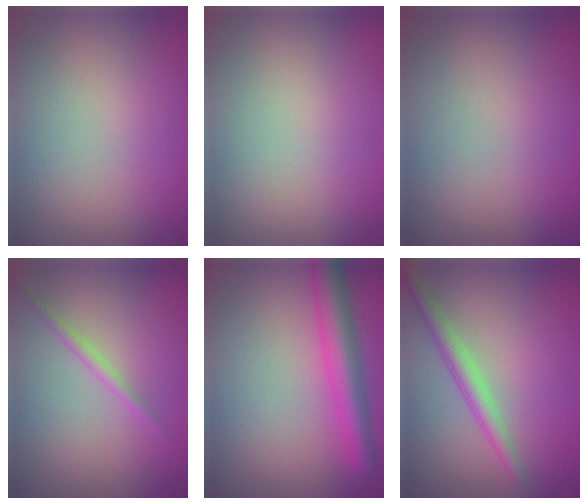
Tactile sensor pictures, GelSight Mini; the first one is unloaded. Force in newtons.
{"total": 0.0}
{"total": 0.0}
{"total": 1.3, "press": 1.3, "slide": 0.1}
{"total": 5.2, "press": 5.2, "slide": 0.2}
{"total": 2.9, "press": 2.9, "slide": 0.2}